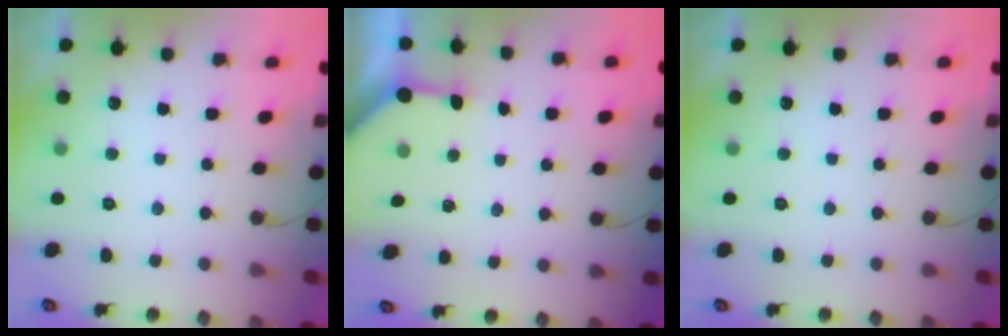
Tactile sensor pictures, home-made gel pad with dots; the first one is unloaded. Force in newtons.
{"total": 3.6, "press": 3.6, "slide": 0.4}
{"total": 0.0}